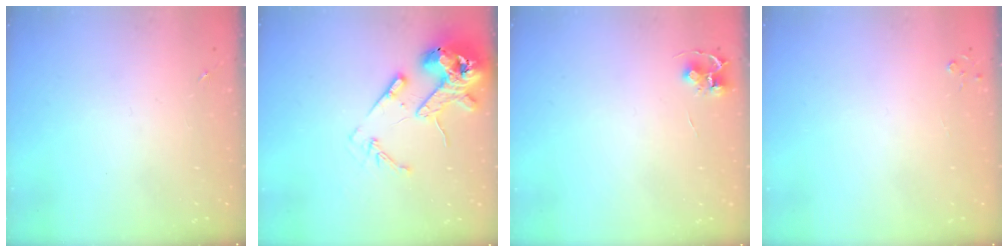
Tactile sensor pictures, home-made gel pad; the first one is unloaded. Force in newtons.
{"total": 14.8, "press": 14.6, "slide": 2.1}
{"total": 4.7, "press": 4.7, "slide": 0.4}
{"total": 2.8, "press": 2.8, "slide": 0.3}